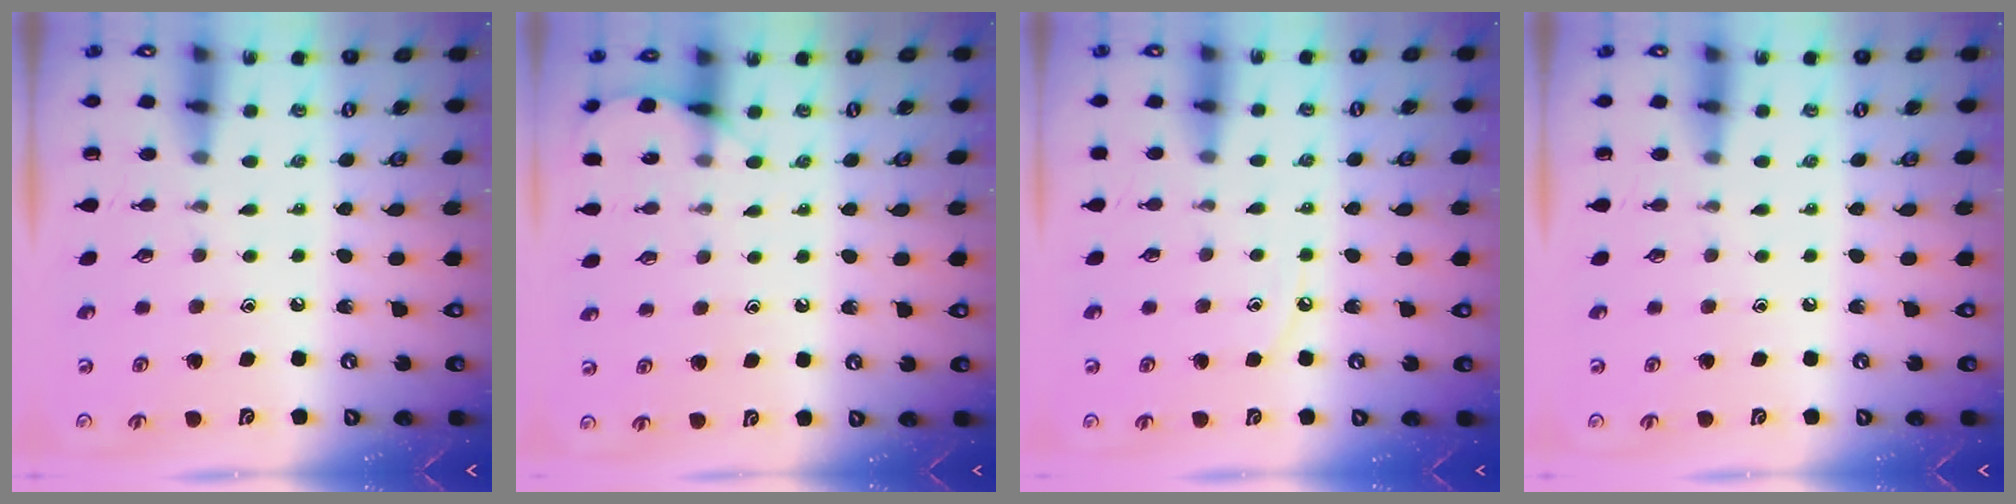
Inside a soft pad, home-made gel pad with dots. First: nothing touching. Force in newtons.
{"total": 6.3, "press": 6.2, "slide": 0.6}
{"total": 4.6, "press": 4.5, "slide": 0.6}
{"total": 0.0}